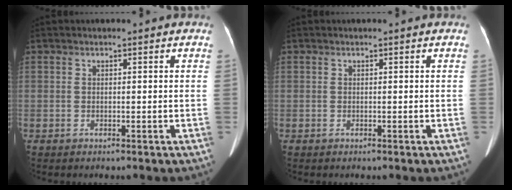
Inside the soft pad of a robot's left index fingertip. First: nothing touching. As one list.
[{"total": 0.0}]